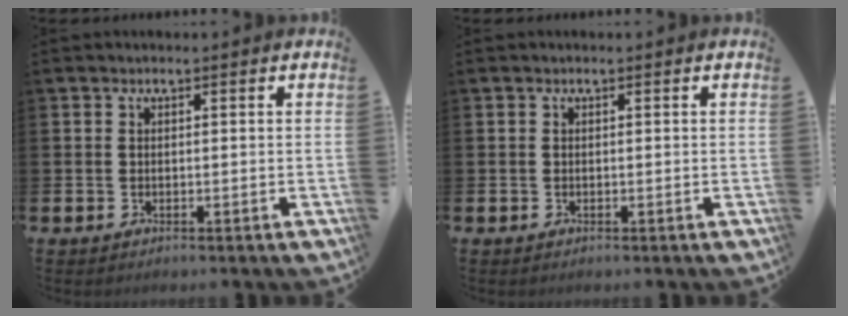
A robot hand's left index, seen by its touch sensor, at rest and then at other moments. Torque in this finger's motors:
{"motor_torque": [-0.21, -0.01, -0.05, -0.01]}